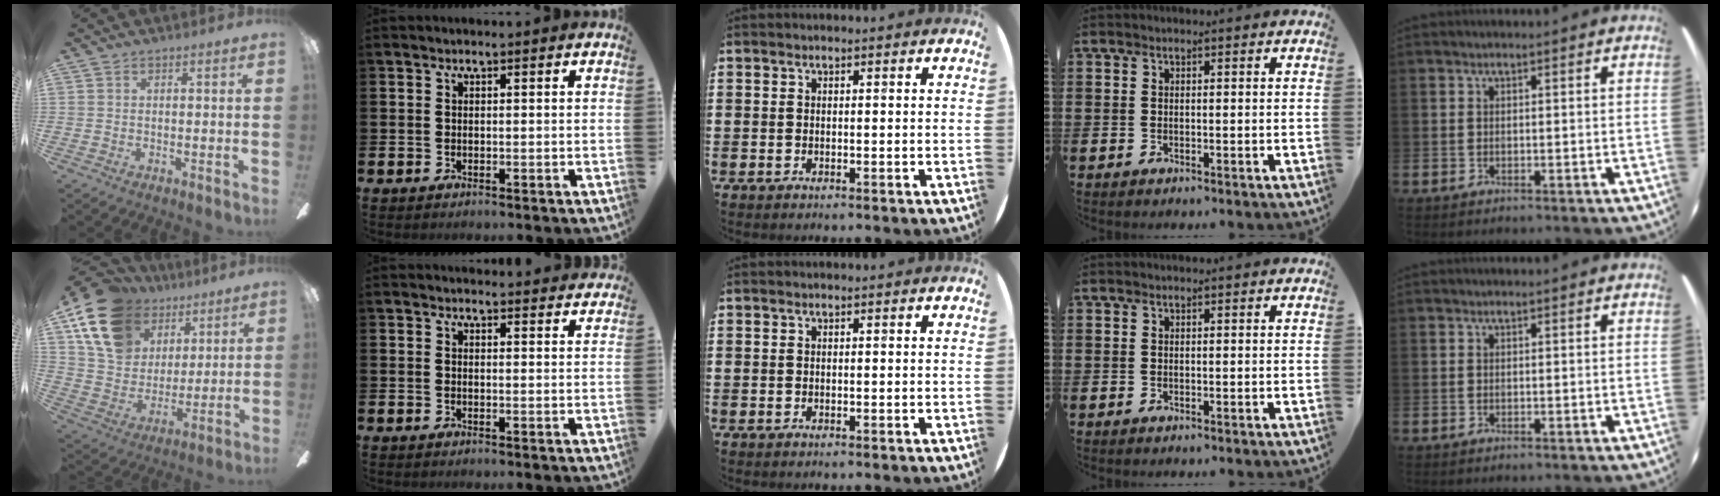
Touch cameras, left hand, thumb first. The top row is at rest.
{"thumb": {"total": 18.2, "force": [9.9, 12.9, 8.1], "torque": [-0.158, -0.033, 0.193]}, "index": {"total": 2.2, "force": [2.2, 0.3, -0.2], "torque": [0.010, -0.016, 0.038]}}